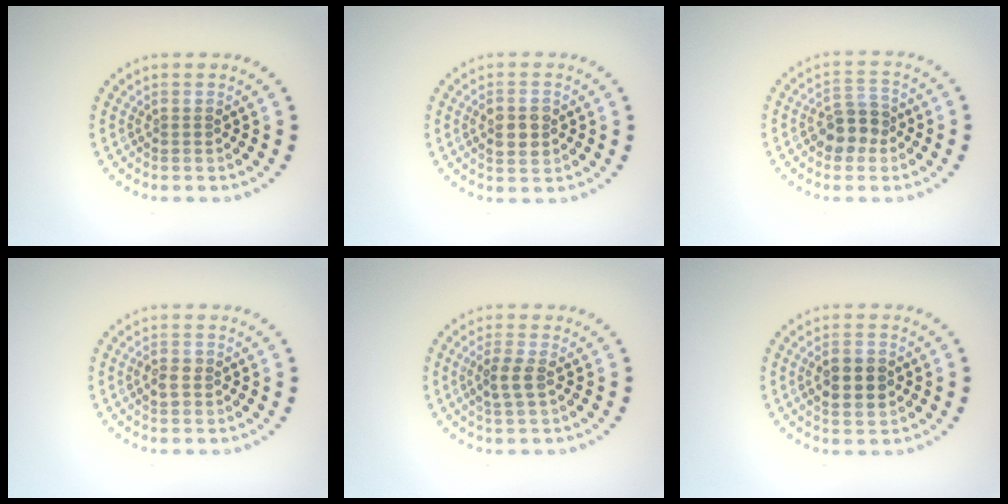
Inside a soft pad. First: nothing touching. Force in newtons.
{"total": 2.4, "press": 2.4, "slide": 0.1}
{"total": 3.1, "press": 2.9, "slide": 0.9}
{"total": 1.6, "press": 1.6, "slide": 0.3}
{"total": 2.2, "press": 2.1, "slide": 0.6}
{"total": 3.8, "press": 3.8, "slide": 0.2}